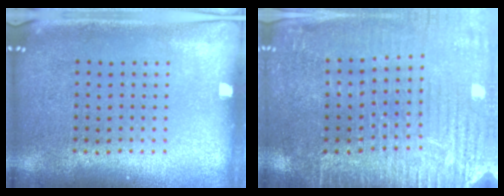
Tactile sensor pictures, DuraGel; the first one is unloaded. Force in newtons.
{"total": 3.5, "press": 3.4, "slide": 0.7}